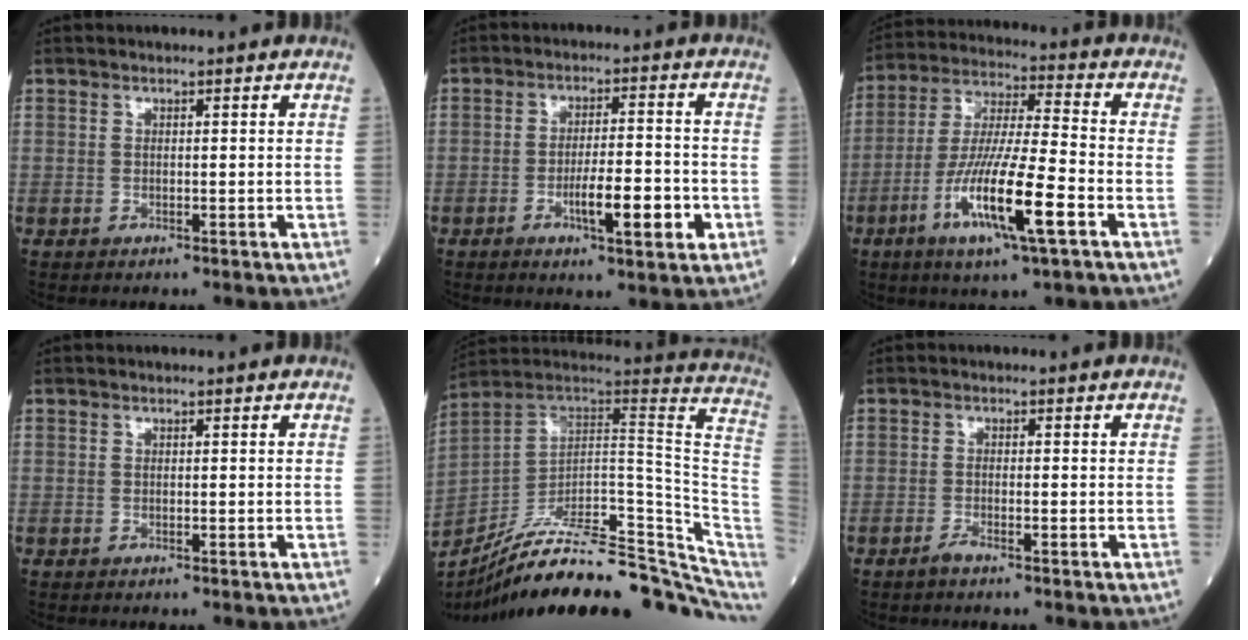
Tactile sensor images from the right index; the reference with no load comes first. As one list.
[{"total": 7.8, "force": [-2.8, 1.3, 7.2], "torque": [-0.118, -0.001, -0.042]}, {"total": 14.7, "force": [-5.8, 1.0, 13.5], "torque": [-0.263, -0.019, -0.105]}, {"total": 0.0}, {"total": 27.8, "force": [-22.7, 5.0, 15.1], "torque": [-0.138, 0.021, -0.329]}, {"total": 1.4, "force": [-1.0, 0.0, 0.9], "torque": [-0.022, -0.002, -0.021]}]